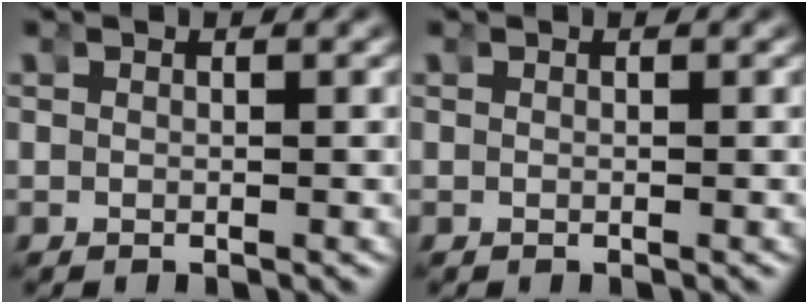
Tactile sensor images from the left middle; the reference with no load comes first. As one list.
[{"total": 0.0}]